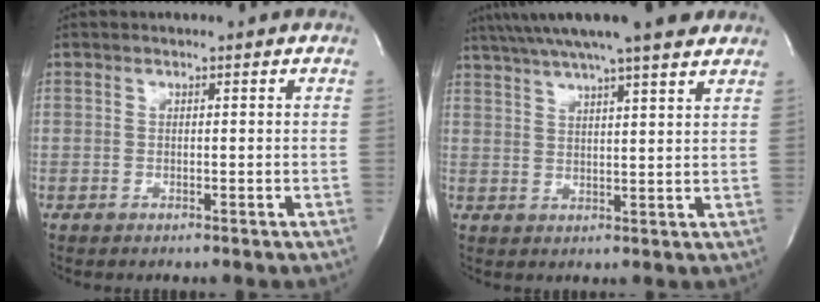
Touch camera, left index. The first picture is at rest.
{"total": 16.2, "force": [13.2, 1.2, 9.3], "torque": [-0.163, 0.029, 0.191]}